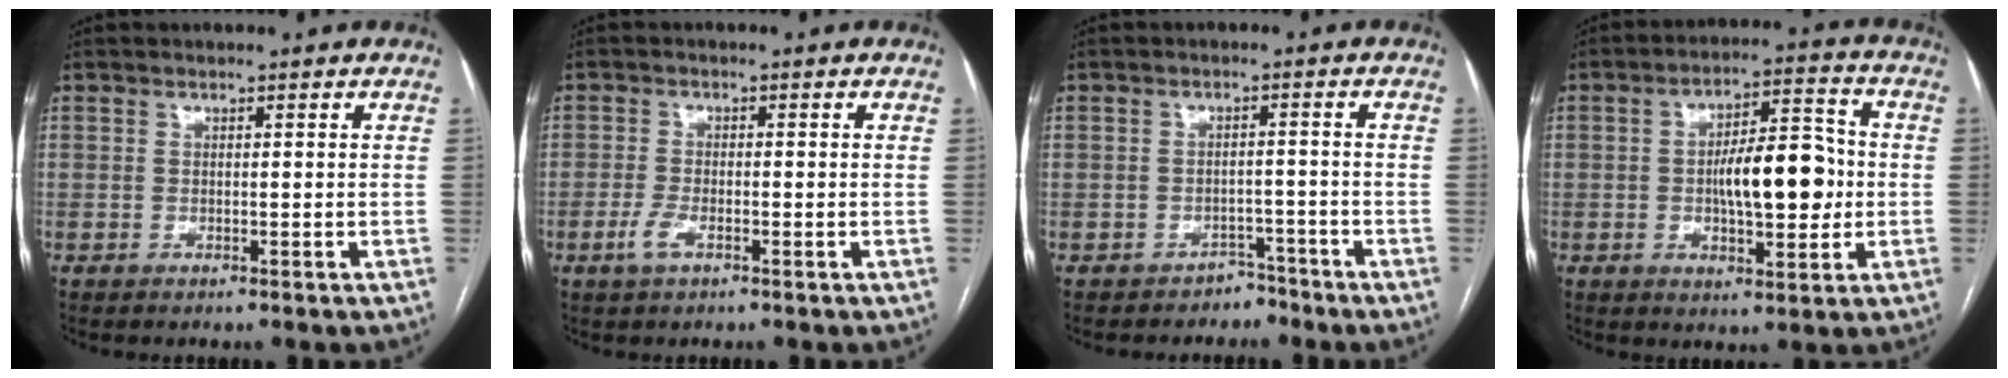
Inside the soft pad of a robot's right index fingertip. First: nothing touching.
{"total": 2.7, "force": [-1.3, 0.9, 2.2], "torque": [-0.053, -0.002, -0.027]}
{"total": 2.8, "force": [-2.3, 1.5, -0.5], "torque": [0.008, 0.009, -0.033]}
{"total": 11.3, "force": [-0.6, 3.9, 10.5], "torque": [-0.170, 0.018, -0.006]}